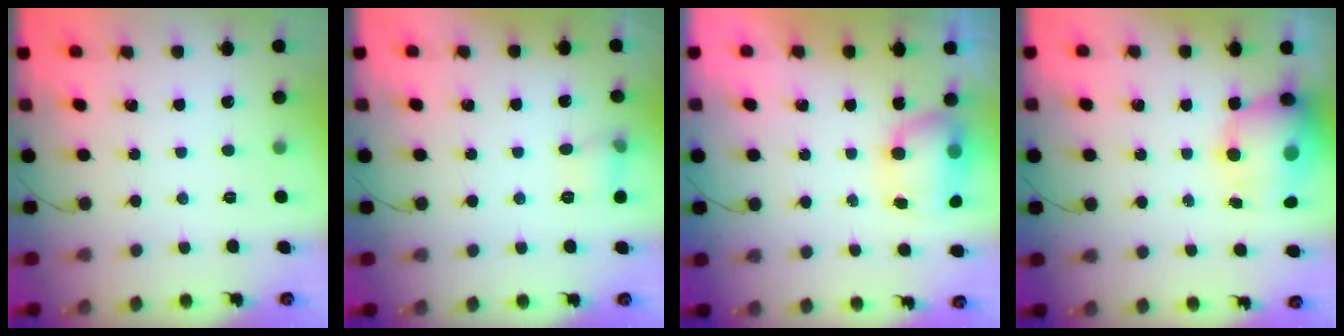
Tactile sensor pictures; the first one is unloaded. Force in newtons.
{"total": 6.9, "press": 6.7, "slide": 1.7}
{"total": 7.6, "press": 7.3, "slide": 2.0}
{"total": 11.1, "press": 10.8, "slide": 2.6}